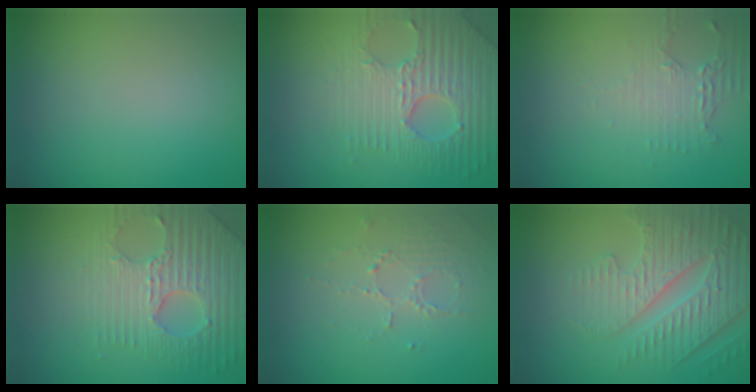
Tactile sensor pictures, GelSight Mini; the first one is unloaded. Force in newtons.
{"total": 6.1, "press": 4.9, "slide": 3.7}
{"total": 2.1, "press": 1.6, "slide": 1.4}
{"total": 6.1, "press": 4.9, "slide": 3.7}
{"total": 1.6, "press": 1.0, "slide": 1.3}
{"total": 4.8, "press": 4.3, "slide": 2.0}